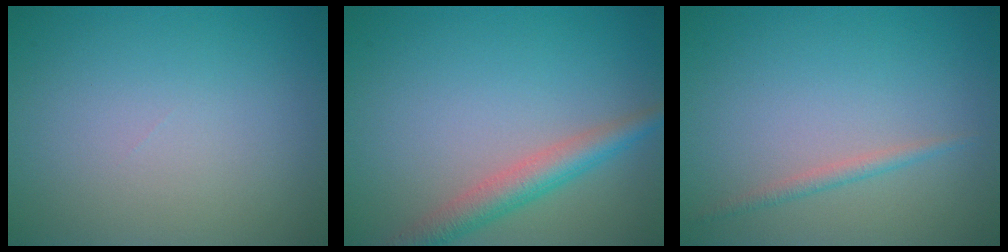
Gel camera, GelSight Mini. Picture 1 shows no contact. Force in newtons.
{"total": 3.6, "press": 3.6, "slide": 0.1}
{"total": 1.2, "press": 1.2, "slide": 0.0}